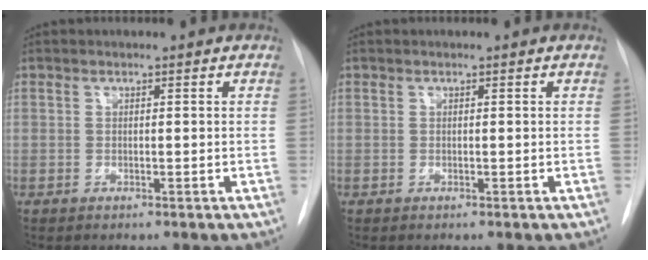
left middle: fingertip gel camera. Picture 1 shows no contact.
{"total": 0.0}